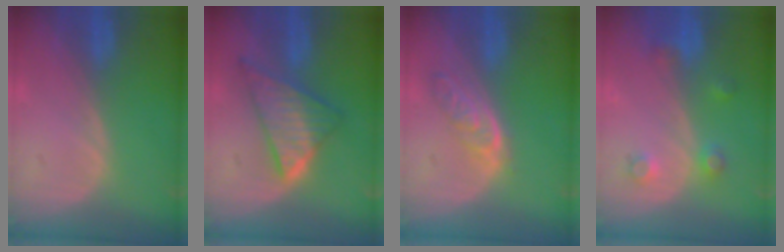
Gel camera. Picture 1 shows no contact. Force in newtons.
{"total": 7.9, "press": 7.9, "slide": 0.5}
{"total": 4.7, "press": 4.4, "slide": 1.6}
{"total": 3.6, "press": 3.4, "slide": 1.1}